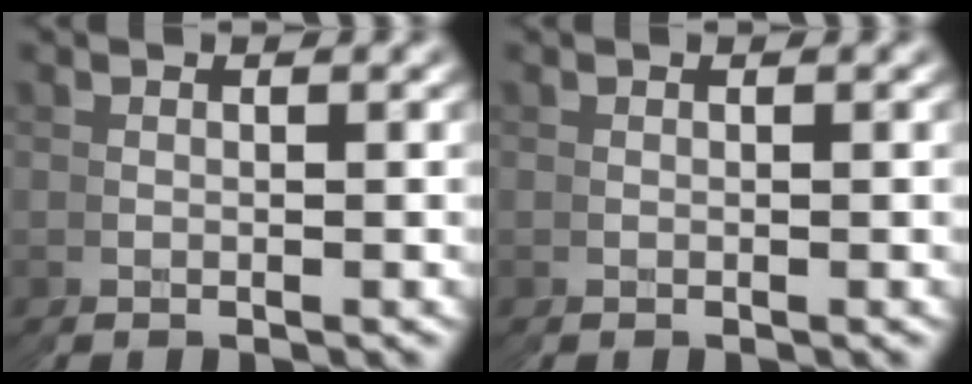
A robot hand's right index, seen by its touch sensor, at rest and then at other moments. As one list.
[{"total": 0.0}]